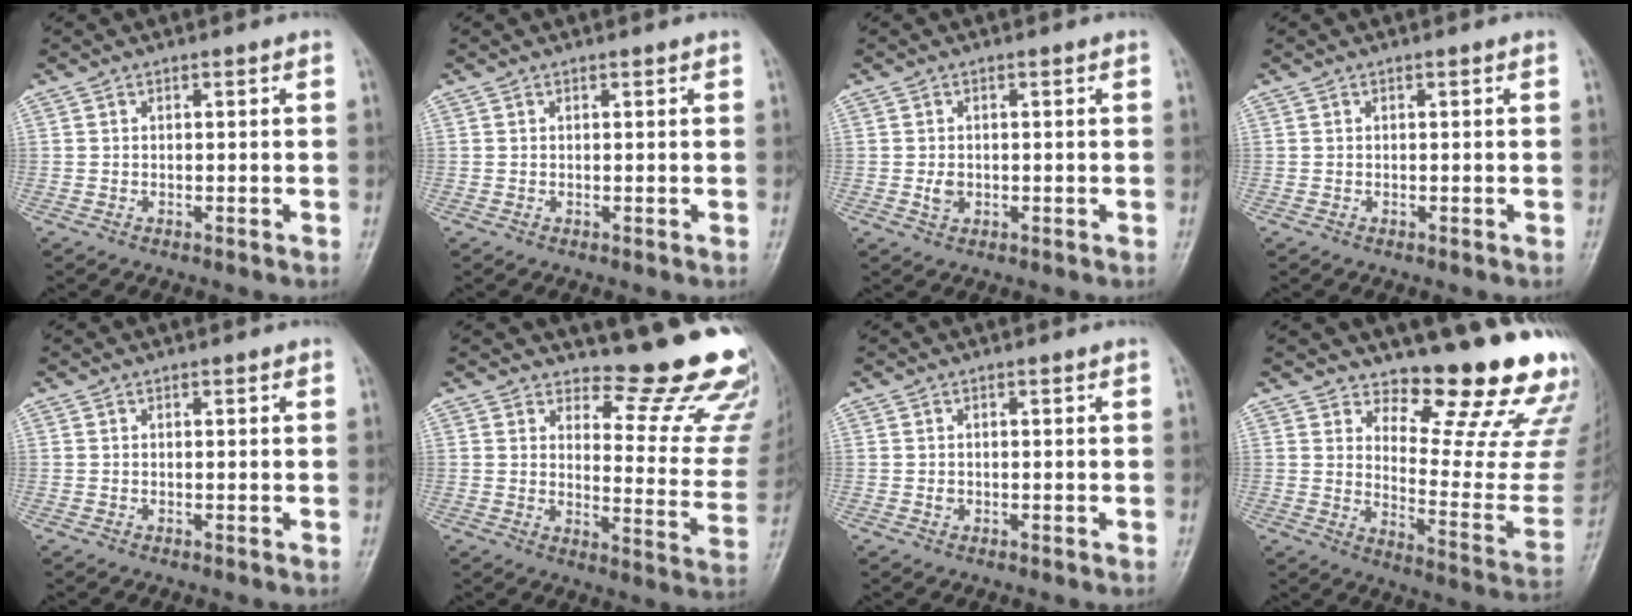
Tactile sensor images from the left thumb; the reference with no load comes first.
{"total": 0.6, "force": [0.5, 0.1, 0.2], "torque": [-0.007, -0.004, 0.006]}
{"total": 1.9, "force": [0.0, 1.4, 1.2], "torque": [-0.017, -0.001, 0.005]}
{"total": 0.0}
{"total": 0.6, "force": [0.5, 0.2, 0.4], "torque": [-0.007, -0.002, 0.005]}
{"total": 16.6, "force": [14.7, 4.1, 6.5], "torque": [-0.035, -0.163, 0.169]}
{"total": 0.9, "force": [0.3, 0.6, 0.5], "torque": [-0.002, 0.000, 0.005]}
{"total": 16.9, "force": [14.6, 3.6, 7.8], "torque": [-0.063, -0.164, 0.190]}